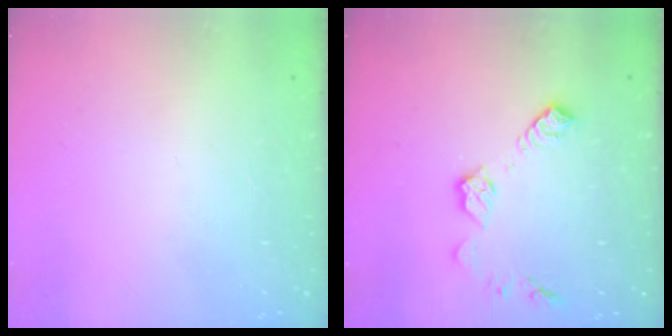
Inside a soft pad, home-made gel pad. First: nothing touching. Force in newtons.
{"total": 9.0, "press": 9.0, "slide": 0.3}